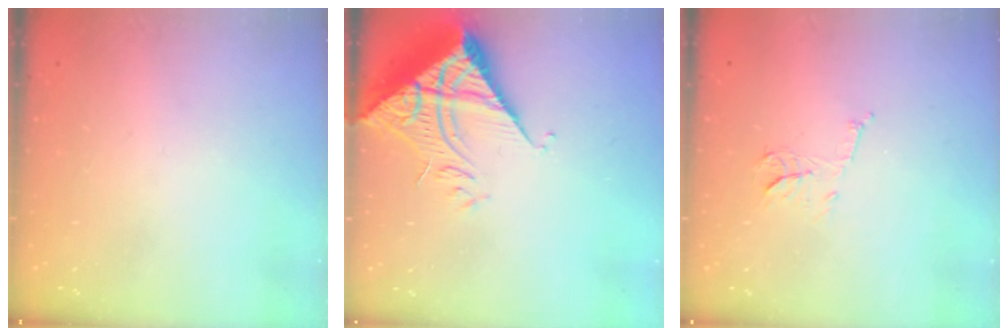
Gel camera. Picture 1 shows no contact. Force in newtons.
{"total": 10.7, "press": 10.6, "slide": 1.0}
{"total": 6.0, "press": 6.0, "slide": 0.5}